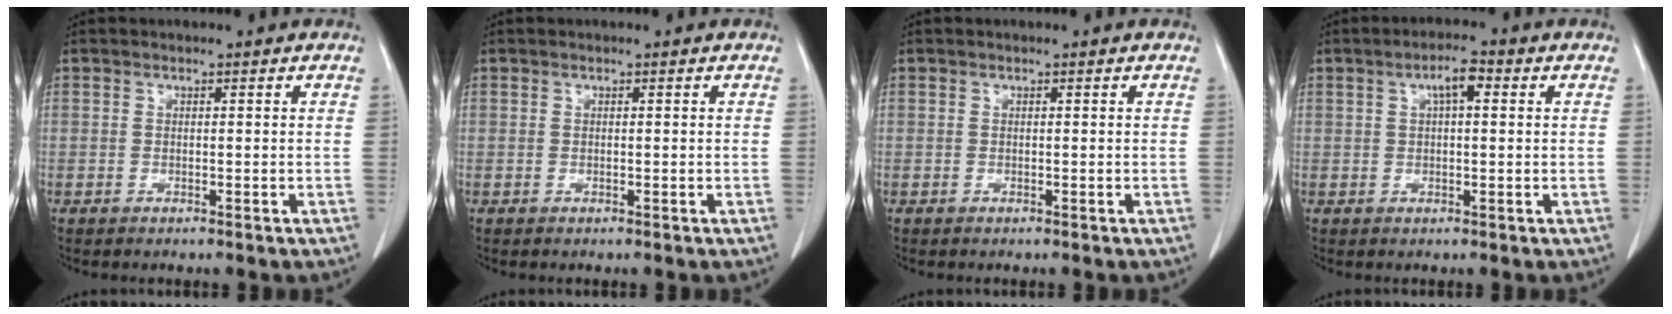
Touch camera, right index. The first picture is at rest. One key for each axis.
{"total": 0.0}
{"total": 0.0}
{"total": 4.3, "fx": 1.4, "fy": 1.4, "fz": 3.8, "tx": -0.072, "ty": 0.015, "tz": 0.024}